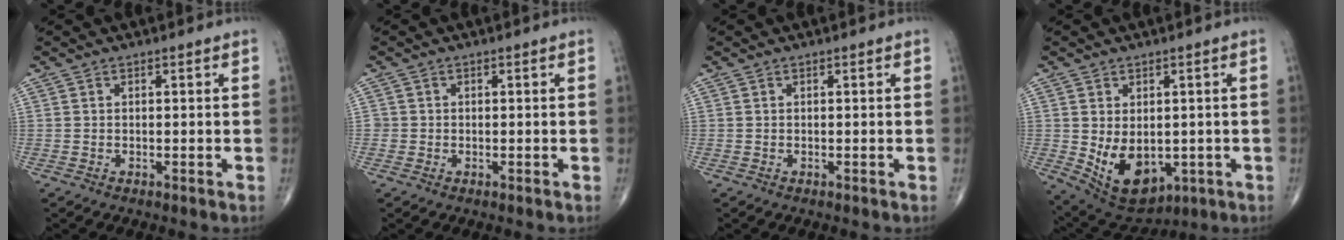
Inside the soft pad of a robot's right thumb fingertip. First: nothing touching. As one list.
[{"total": 1.1, "force": [-0.2, 1.0, 0.0], "torque": [0.006, 0.006, -0.007]}, {"total": 0.0}, {"total": 11.3, "force": [-1.6, 7.4, 8.4], "torque": [-0.118, -0.010, 0.003]}]